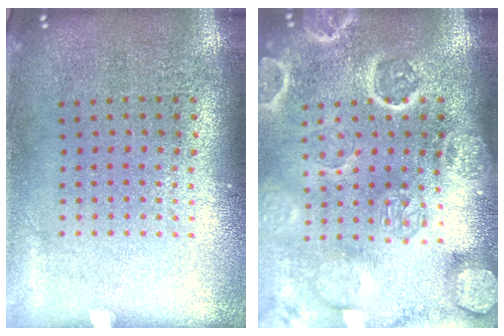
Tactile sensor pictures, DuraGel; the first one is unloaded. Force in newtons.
{"total": 3.7, "press": 3.3, "slide": 1.6}